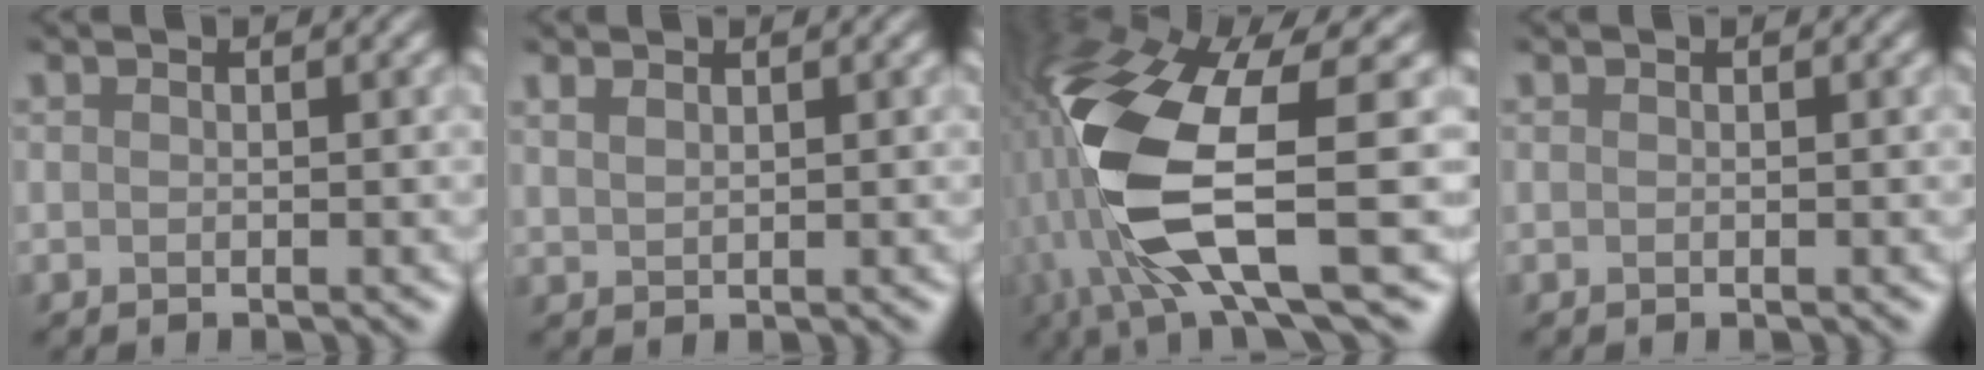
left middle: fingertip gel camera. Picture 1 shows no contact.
{"total": 1.3, "force": [1.3, 0.0, -0.3], "torque": [-0.002, 0.004, 0.030]}
{"total": 11.3, "force": [-0.5, 4.0, 10.6], "torque": [-0.250, -0.031, 0.000]}
{"total": 0.0}